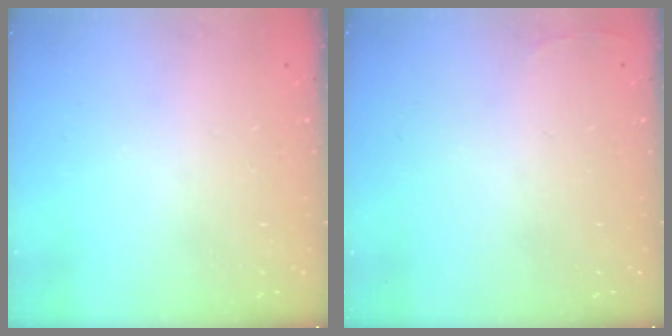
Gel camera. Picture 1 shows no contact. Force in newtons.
{"total": 2.5, "press": 2.4, "slide": 0.9}